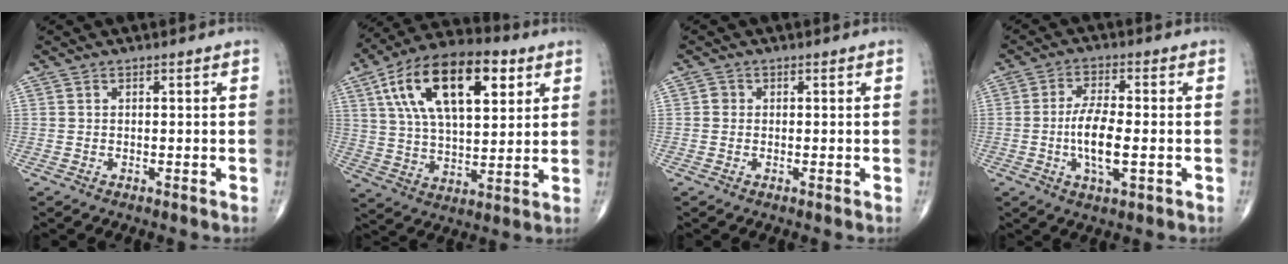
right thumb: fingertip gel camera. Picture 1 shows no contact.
{"total": 21.9, "force": [8.4, 10.6, 17.3], "torque": [-0.286, -0.005, 0.141]}
{"total": 1.0, "force": [0.0, 1.0, 0.3], "torque": [0.000, 0.003, -0.002]}
{"total": 8.4, "force": [-1.3, 2.9, 7.8], "torque": [-0.154, 0.002, -0.026]}